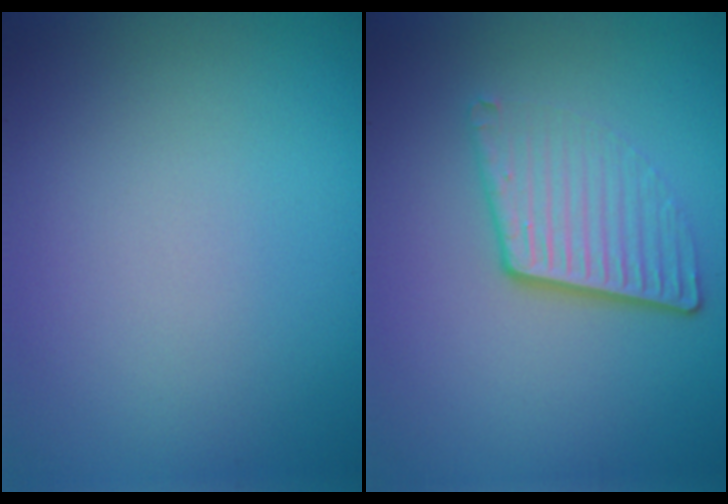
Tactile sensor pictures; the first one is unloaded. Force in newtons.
{"total": 4.0, "press": 2.8, "slide": 2.9}